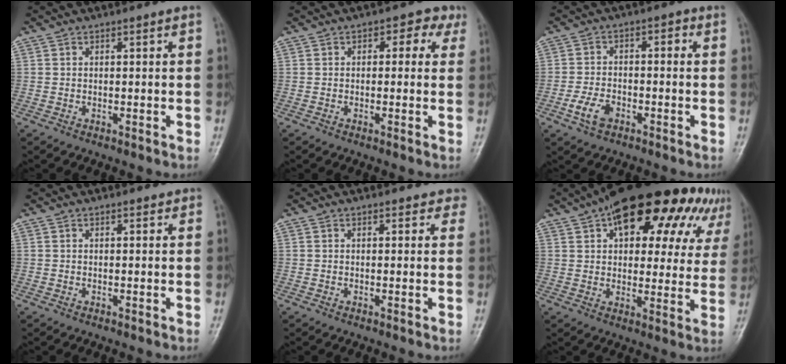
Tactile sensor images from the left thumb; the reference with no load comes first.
{"total": 3.8, "force": [1.3, 2.7, 2.3], "torque": [0.009, 0.005, 0.002]}
{"total": 5.7, "force": [-2.5, 3.6, 3.7], "torque": [-0.060, 0.022, -0.049]}
{"total": 0.8, "force": [0.7, 0.4, 0.3], "torque": [-0.004, -0.004, 0.006]}
{"total": 3.2, "force": [2.8, 1.4, 0.7], "torque": [0.023, -0.007, 0.016]}
{"total": 25.0, "force": [13.5, 12.1, 17.3], "torque": [-0.199, 0.011, 0.181]}